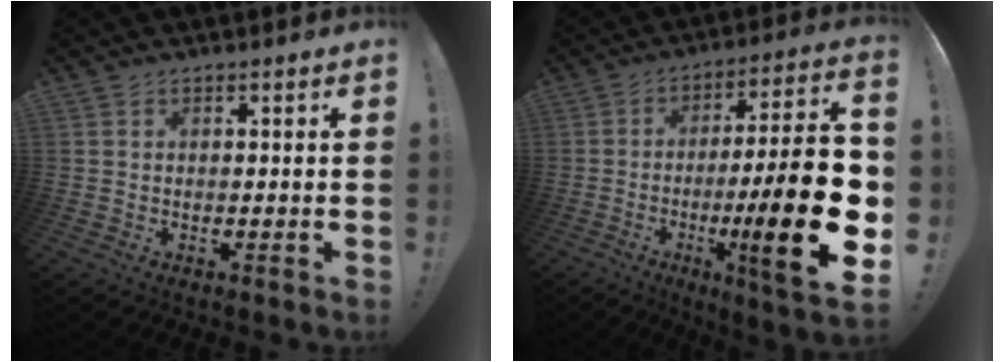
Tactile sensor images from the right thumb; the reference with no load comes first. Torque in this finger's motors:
{"motor_torque": [0.50, 1.07, 2.34, -0.43, 0.51]}